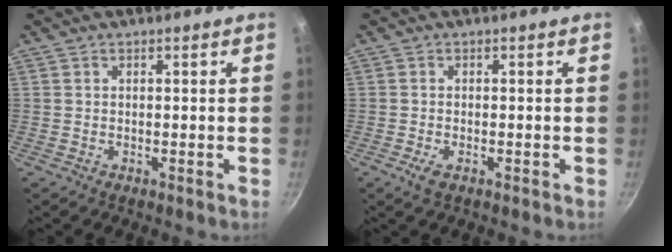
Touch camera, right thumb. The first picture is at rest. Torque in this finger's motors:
{"motor_torque": [0.22, -0.01, -0.08, -0.02, 0.00]}